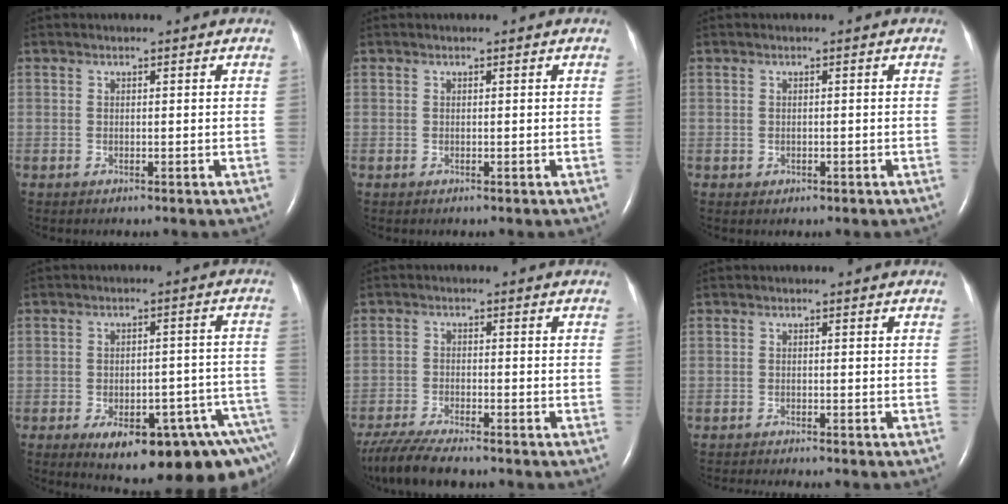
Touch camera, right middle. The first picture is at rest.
{"total": 0.0}
{"total": 0.6, "force": [-0.1, 0.5, 0.2], "torque": [-0.005, 0.001, 0.003]}
{"total": 18.4, "force": [-11.3, 5.6, 13.4], "torque": [-0.097, 0.026, -0.140]}
{"total": 9.1, "force": [-7.7, 1.2, 4.7], "torque": [-0.091, -0.026, -0.131]}
{"total": 5.5, "force": [-5.1, 0.1, 2.1], "torque": [-0.026, -0.012, -0.075]}